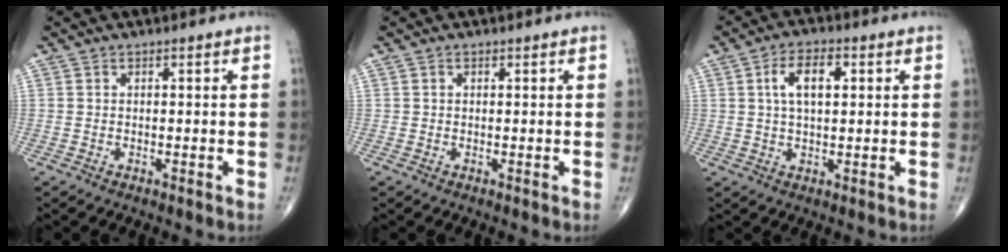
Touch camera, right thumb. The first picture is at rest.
{"total": 0.0}
{"total": 6.9, "force": [1.7, 3.4, 5.7], "torque": [-0.099, 0.005, 0.029]}